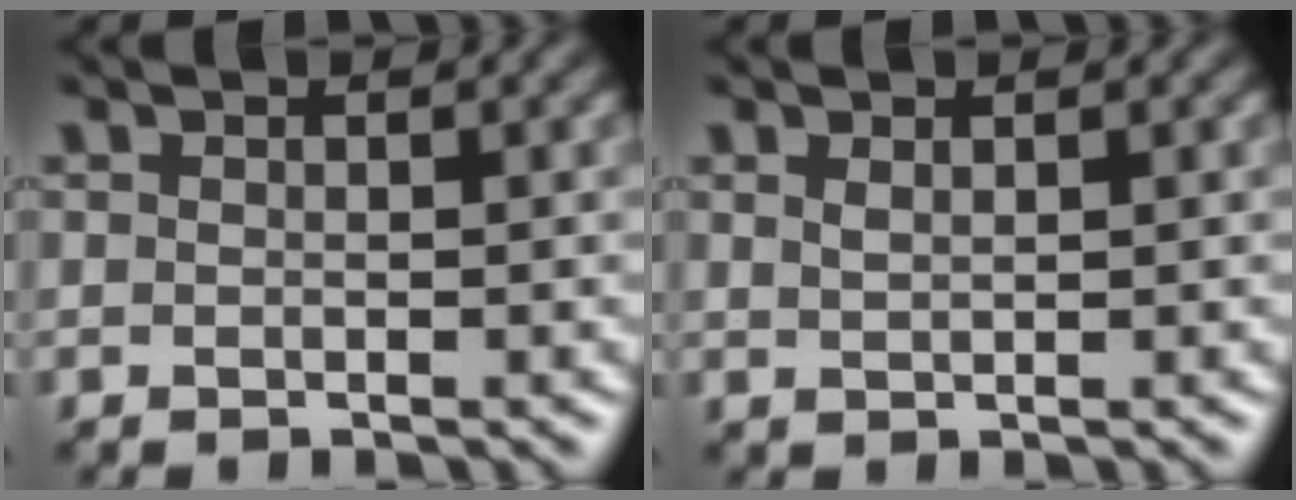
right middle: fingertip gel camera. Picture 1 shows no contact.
{"total": 0.7, "force": [0.5, 0.2, 0.4], "torque": [-0.010, -0.001, 0.011]}